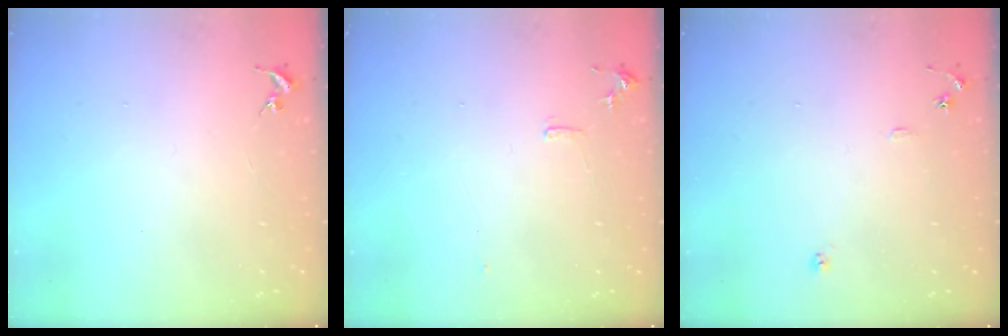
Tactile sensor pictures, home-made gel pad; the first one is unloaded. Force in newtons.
{"total": 7.4, "press": 7.3, "slide": 0.8}
{"total": 6.9, "press": 6.9, "slide": 0.7}